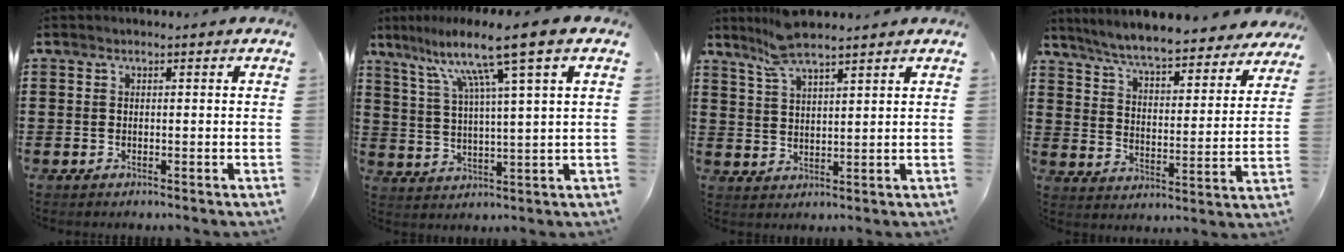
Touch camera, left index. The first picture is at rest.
{"total": 10.5, "force": [6.7, -0.4, 8.1], "torque": [-0.176, -0.019, 0.106]}
{"total": 6.3, "force": [5.3, 0.9, 3.2], "torque": [-0.078, -0.006, 0.098]}
{"total": 6.7, "force": [6.3, -0.2, 2.3], "torque": [-0.072, -0.042, 0.108]}